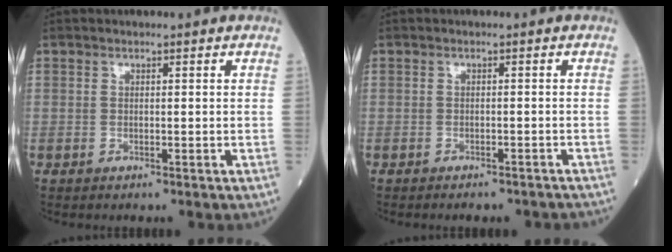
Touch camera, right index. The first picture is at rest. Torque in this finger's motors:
{"motor_torque": [-0.17, 0.04, 0.00, -0.05]}